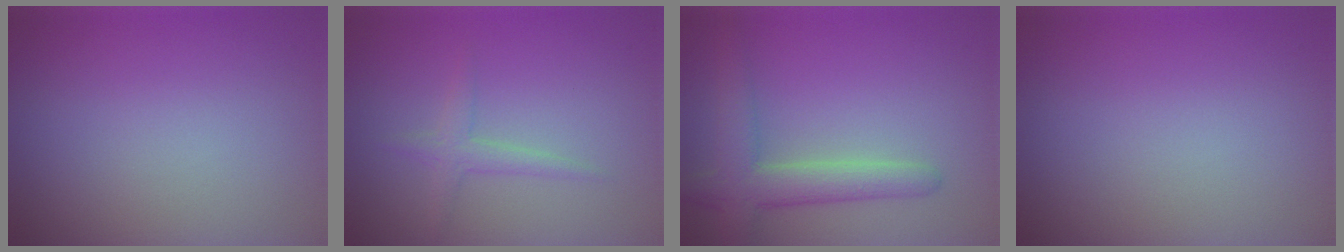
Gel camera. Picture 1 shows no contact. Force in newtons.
{"total": 1.7, "press": 1.7, "slide": 0.1}
{"total": 4.3, "press": 4.3, "slide": 0.3}
{"total": 0.0}